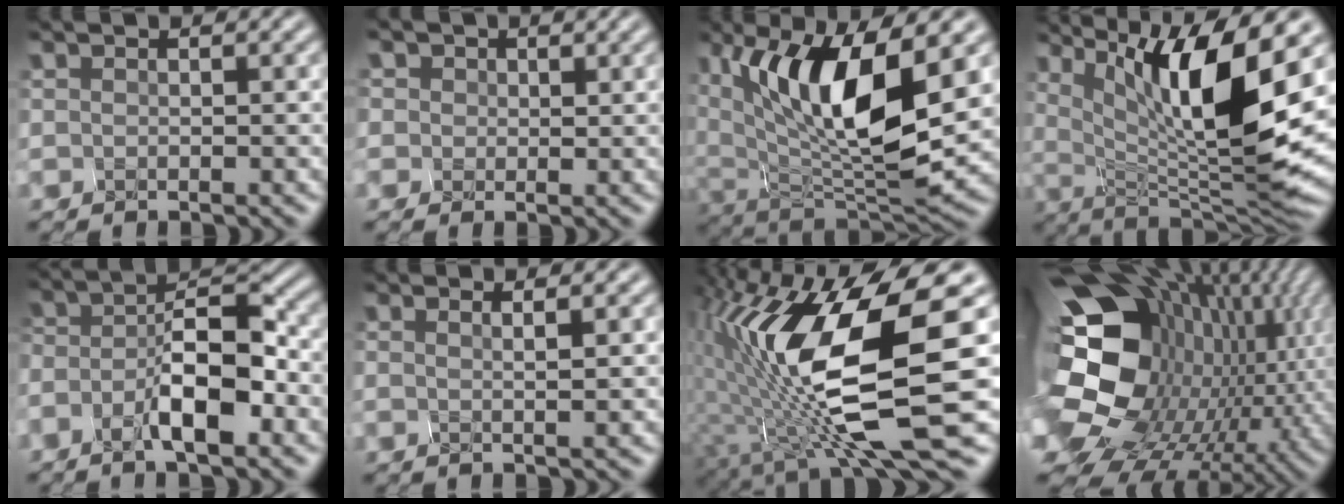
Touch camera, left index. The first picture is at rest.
{"total": 1.3, "force": [0.2, 0.8, -0.9], "torque": [-0.002, 0.003, 0.015]}
{"total": 9.8, "force": [3.1, 3.1, 8.8], "torque": [-0.168, -0.015, 0.082]}
{"total": 11.4, "force": [3.3, 2.4, 10.6], "torque": [-0.183, -0.006, 0.081]}
{"total": 5.4, "force": [-3.2, 1.5, 4.1], "torque": [-0.087, 0.013, -0.040]}
{"total": 1.4, "force": [0.5, 0.4, 1.3], "torque": [-0.014, 0.013, -0.006]}
{"total": 13.0, "force": [-1.7, 3.3, 12.5], "torque": [-0.256, -0.008, -0.007]}
{"total": 20.8, "force": [-1.2, 16.5, 12.7], "torque": [-0.276, -0.037, -0.014]}